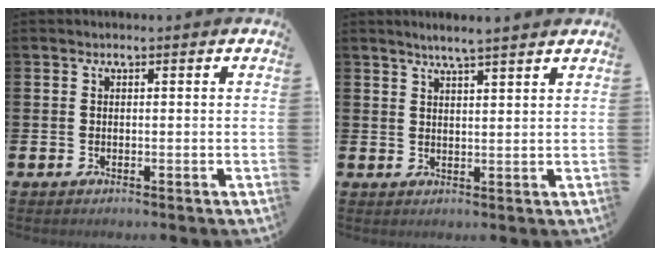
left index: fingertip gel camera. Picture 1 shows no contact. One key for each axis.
{"total": 3.6, "fx": 3.4, "fy": -0.5, "fz": 1.1, "tx": -0.027, "ty": -0.011, "tz": 0.060}